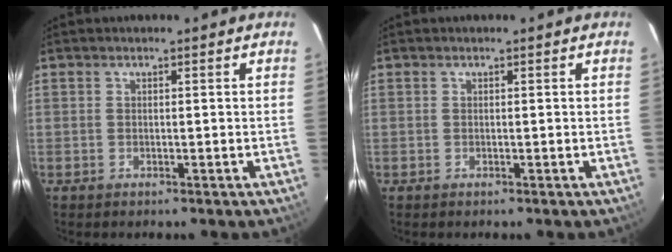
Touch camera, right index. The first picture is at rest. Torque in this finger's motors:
{"motor_torque": [0.00, 0.00, 0.00, 0.00]}